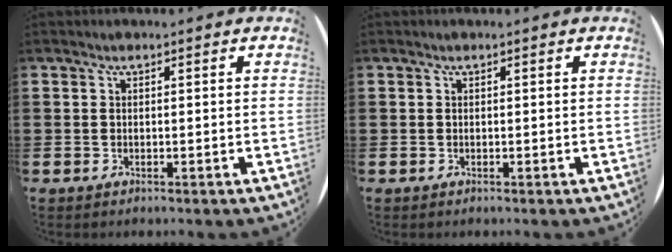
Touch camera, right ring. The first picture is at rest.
{"total": 0.0}